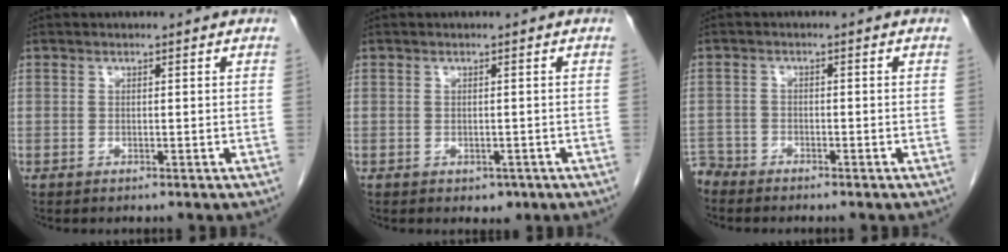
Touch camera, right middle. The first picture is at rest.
{"total": 1.5, "force": [-0.7, 1.1, 0.8], "torque": [-0.009, 0.001, -0.001]}
{"total": 3.0, "force": [-2.9, 0.7, -0.4], "torque": [0.008, -0.006, -0.057]}